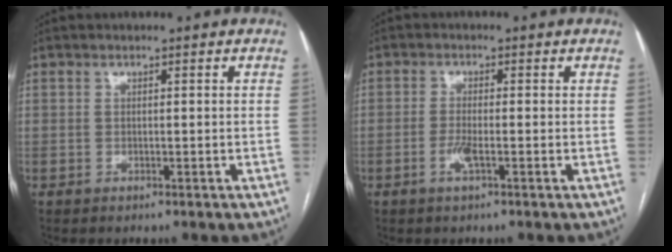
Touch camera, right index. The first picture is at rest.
{"total": 2.5, "force": [-1.0, 0.2, 2.3], "torque": [-0.049, -0.003, -0.022]}